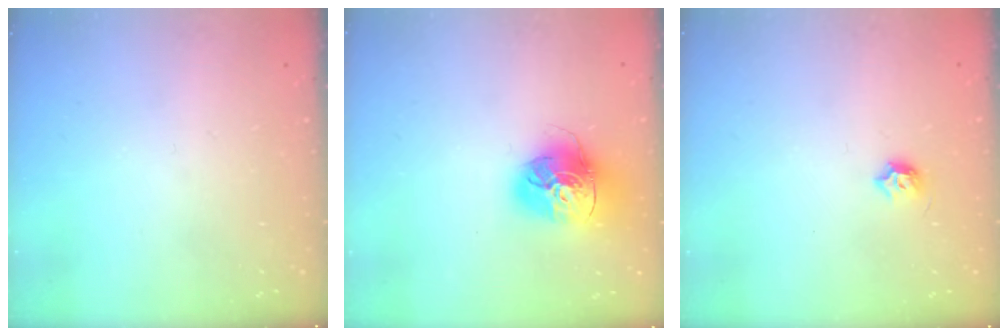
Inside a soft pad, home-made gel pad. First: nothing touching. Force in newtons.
{"total": 17.4, "press": 17.3, "slide": 2.1}
{"total": 5.5, "press": 5.4, "slide": 0.9}